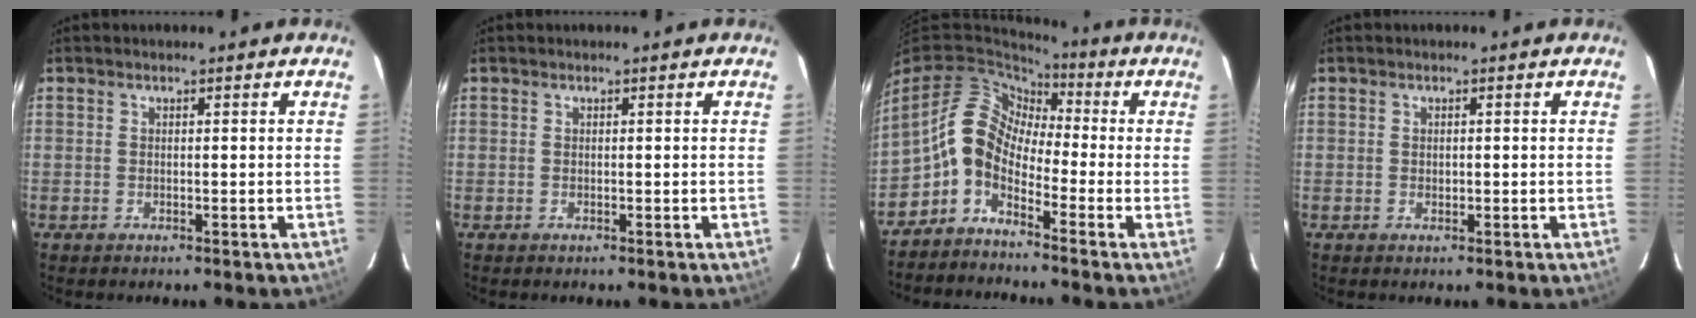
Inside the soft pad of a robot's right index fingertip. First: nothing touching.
{"total": 0.0}
{"total": 8.5, "force": [-2.8, 5.7, 5.6], "torque": [-0.107, 0.020, -0.075]}
{"total": 0.7, "force": [-0.1, 0.6, 0.4], "torque": [-0.006, 0.003, 0.000]}